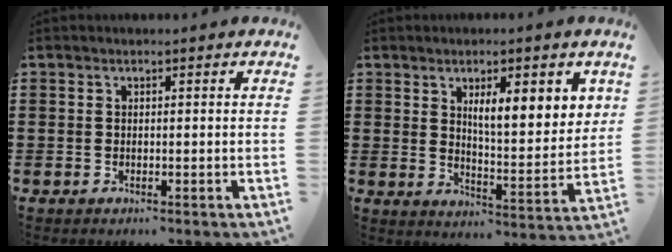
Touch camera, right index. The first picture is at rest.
{"total": 6.3, "force": [3.1, 1.9, 5.2], "torque": [-0.085, -0.011, 0.047]}